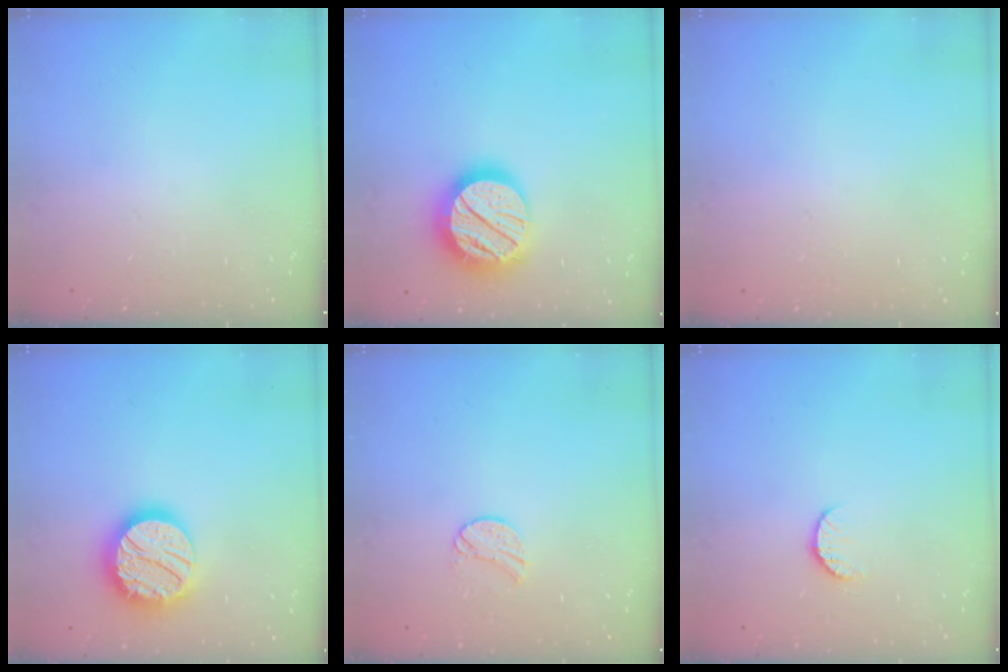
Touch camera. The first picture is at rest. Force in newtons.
{"total": 22.2, "press": 22.1, "slide": 2.0}
{"total": 0.5, "press": 0.5, "slide": 0.1}
{"total": 19.2, "press": 19.1, "slide": 1.3}
{"total": 7.8, "press": 7.8, "slide": 0.4}
{"total": 5.2, "press": 5.2, "slide": 0.4}